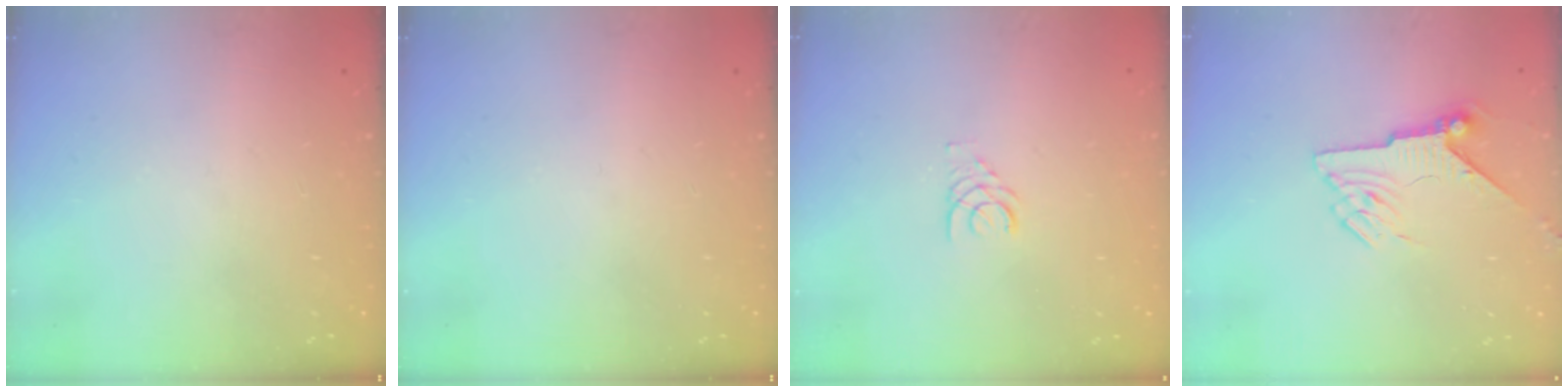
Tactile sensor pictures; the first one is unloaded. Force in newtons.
{"total": 0.0}
{"total": 1.7, "press": 1.7, "slide": 0.2}
{"total": 6.7, "press": 6.7, "slide": 1.0}